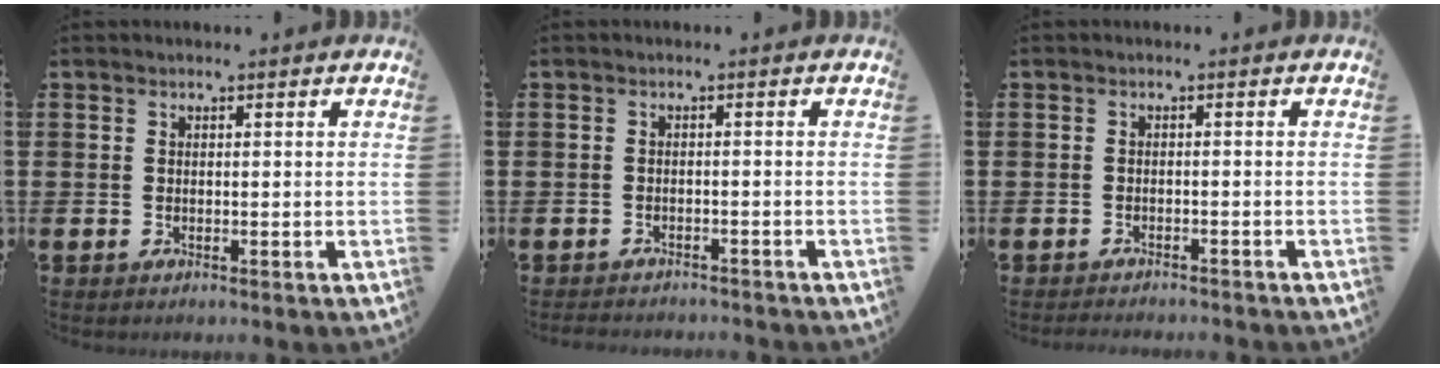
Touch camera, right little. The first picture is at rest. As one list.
[{"total": 1.3, "force": [-1.3, 0.0, -0.1], "torque": [-0.003, 0.002, -0.027]}, {"total": 1.1, "force": [-1.1, -0.1, 0.0], "torque": [-0.002, 0.001, -0.023]}]